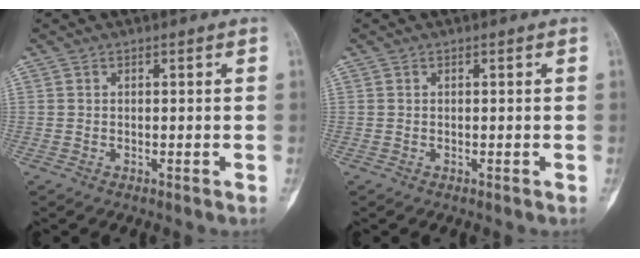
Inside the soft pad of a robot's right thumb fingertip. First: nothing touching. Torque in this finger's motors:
{"motor_torque": [0.00, 0.00, 0.00, 0.00, 0.00]}